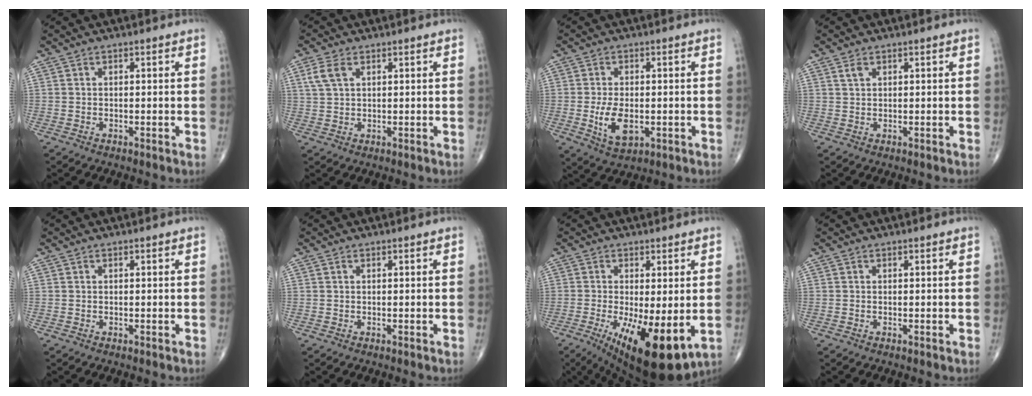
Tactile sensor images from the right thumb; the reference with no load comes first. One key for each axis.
{"total": 4.0, "fx": 1.7, "fy": 2.3, "fz": 2.8, "tx": -0.065, "ty": 0.008, "tz": 0.040}
{"total": 7.2, "fx": -1.3, "fy": 4.0, "fz": 5.9, "tx": -0.102, "ty": -0.009, "tz": -0.015}
{"total": 1.2, "fx": 0.7, "fy": 0.9, "fz": 0.6, "tx": -0.005, "ty": -0.001, "tz": 0.012}
{"total": 0.0}
{"total": 0.0}
{"total": 14.7, "fx": -3.9, "fy": 4.9, "fz": 13.3, "tx": -0.201, "ty": -0.025, "tz": -0.044}
{"total": 0.0}